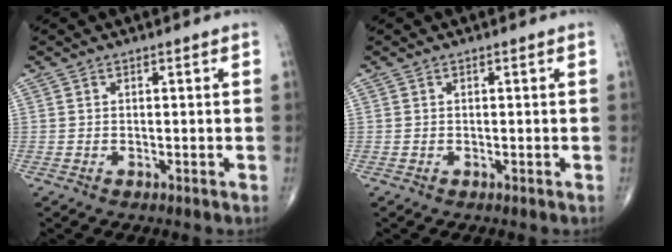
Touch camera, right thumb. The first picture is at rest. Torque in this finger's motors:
{"motor_torque": [0.00, 0.00, 0.00, 0.00, 0.00]}